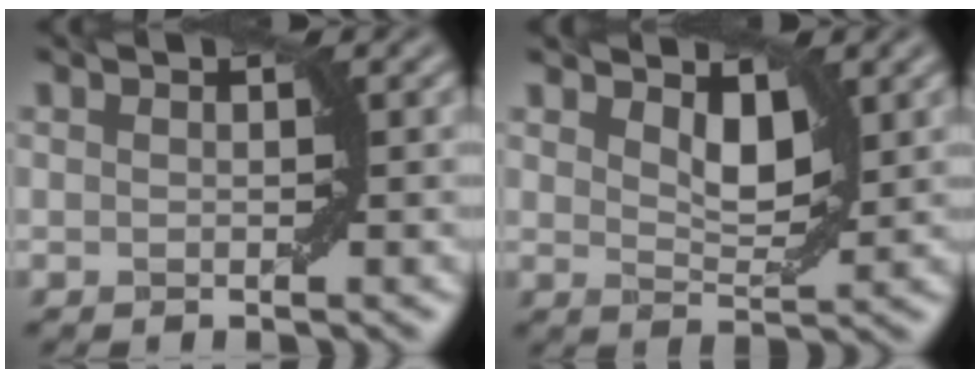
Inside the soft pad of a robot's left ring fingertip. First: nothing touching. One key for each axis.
{"total": 2.7, "fx": 1.4, "fy": 1.3, "fz": 2.0, "tx": -0.037, "ty": -0.007, "tz": 0.024}